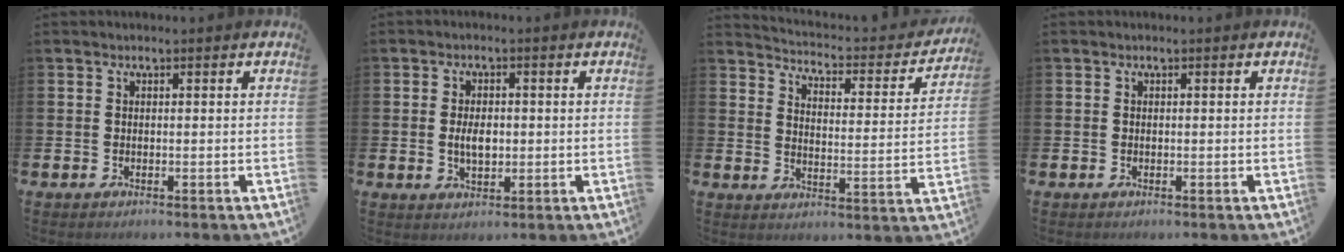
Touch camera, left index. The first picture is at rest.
{"total": 3.4, "force": [0.1, 2.0, 2.7], "torque": [-0.030, -0.003, -0.004]}
{"total": 3.4, "force": [3.2, 0.9, 0.8], "torque": [-0.028, -0.038, 0.043]}
{"total": 0.0}